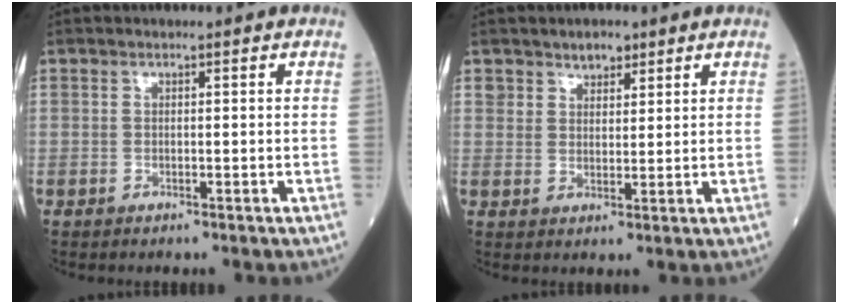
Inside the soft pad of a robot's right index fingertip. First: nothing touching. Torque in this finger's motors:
{"motor_torque": [-0.05, 0.09, 0.00, 0.02]}